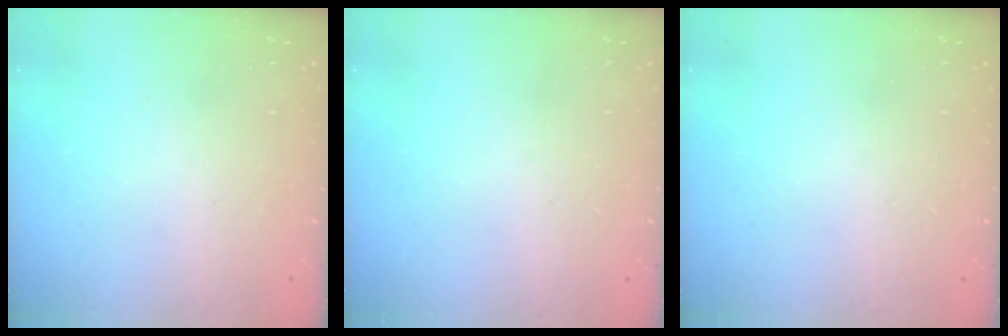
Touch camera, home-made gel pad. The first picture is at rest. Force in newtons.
{"total": 0.0}
{"total": 0.0}